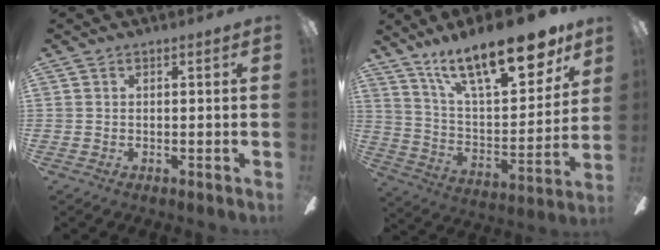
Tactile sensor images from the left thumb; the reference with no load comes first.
{"total": 23.9, "force": [16.1, 9.0, 15.3], "torque": [-0.229, -0.096, 0.270]}